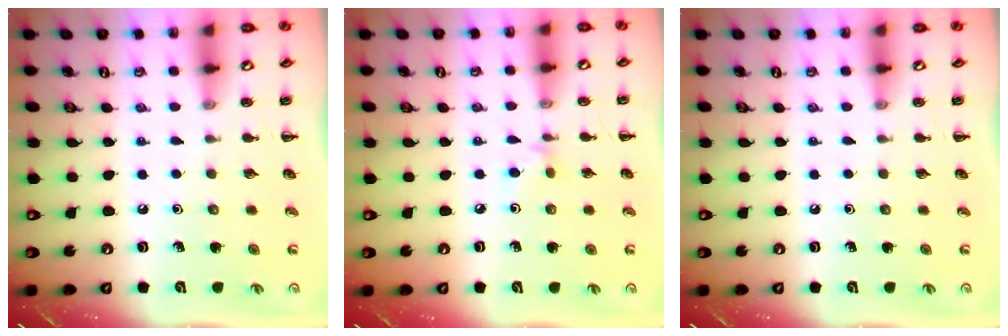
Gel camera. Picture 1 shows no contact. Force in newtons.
{"total": 2.8, "press": 2.6, "slide": 1.0}
{"total": 0.0}